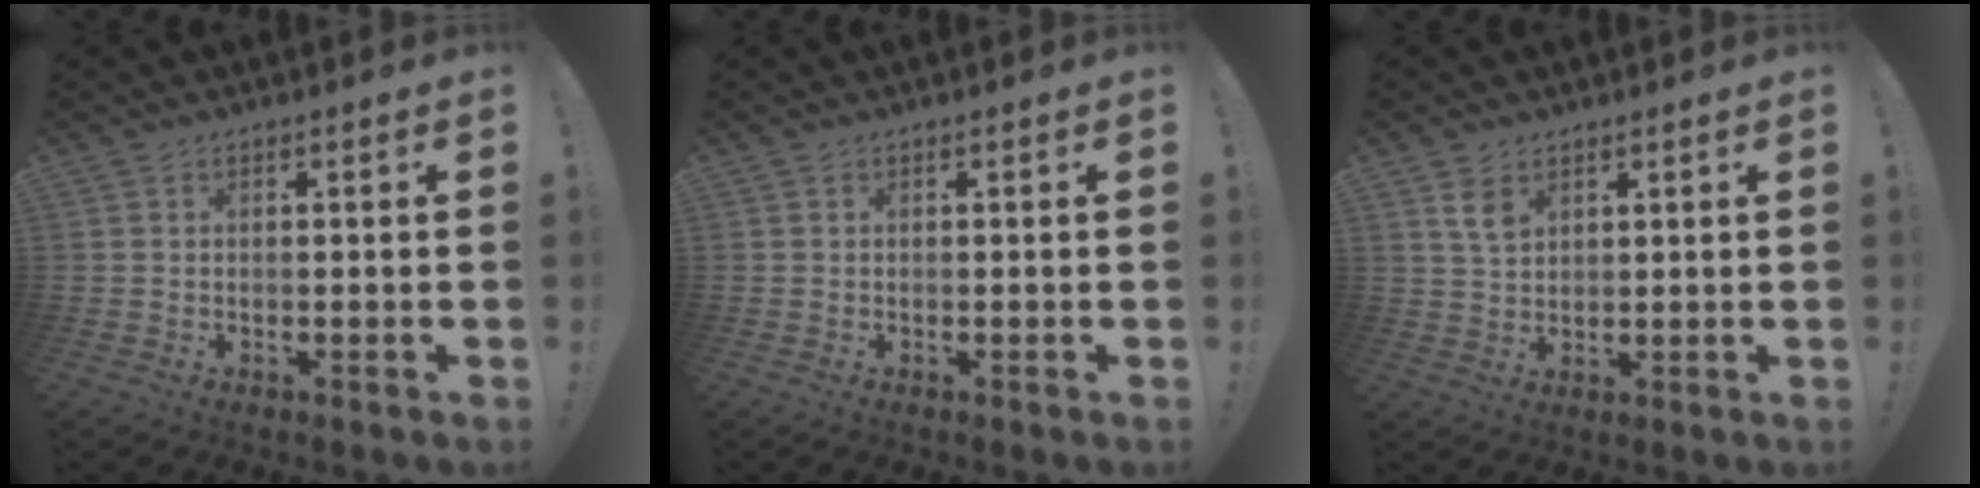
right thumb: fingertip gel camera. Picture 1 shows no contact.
{"total": 0.0}
{"total": 4.8, "force": [2.7, 3.2, 2.3], "torque": [-0.034, -0.011, 0.052]}